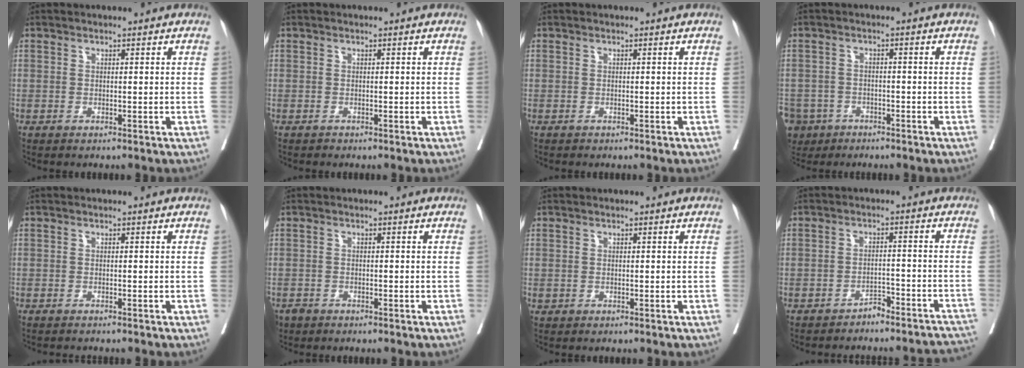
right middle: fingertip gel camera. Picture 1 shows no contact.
{"total": 0.0}
{"total": 0.0}
{"total": 10.1, "force": [-6.0, 7.8, 2.5], "torque": [-0.083, -0.008, -0.096]}
{"total": 1.4, "force": [-1.3, 0.1, 0.3], "torque": [-0.008, -0.004, -0.019]}
{"total": 1.9, "force": [-1.5, 1.2, 0.2], "torque": [-0.009, 0.001, -0.027]}
{"total": 0.0}
{"total": 9.4, "force": [-8.9, 2.1, 2.1], "torque": [0.004, 0.019, -0.104]}